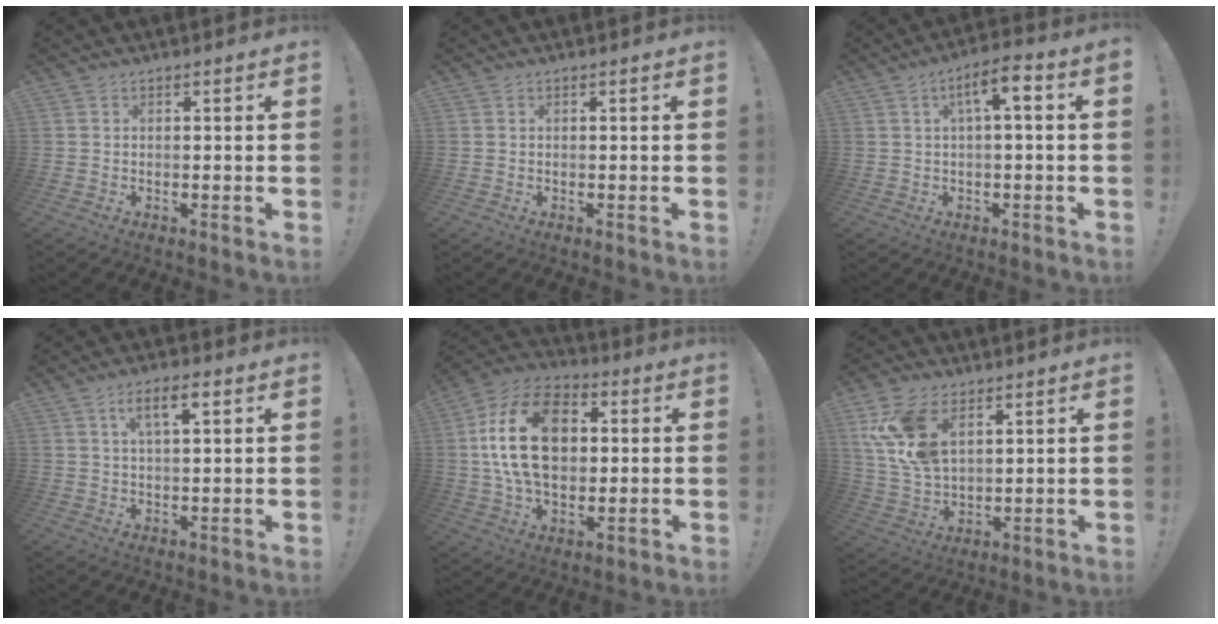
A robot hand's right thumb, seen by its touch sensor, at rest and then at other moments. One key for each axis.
{"total": 0.0}
{"total": 7.2, "fx": 1.5, "fy": 1.5, "fz": 6.9, "tx": -0.114, "ty": 0.002, "tz": 0.020}
{"total": 6.3, "fx": 2.6, "fy": 1.8, "fz": 5.4, "tx": -0.087, "ty": -0.001, "tz": 0.039}
{"total": 22.5, "fx": 2.9, "fy": 14.9, "fz": 16.6, "tx": -0.293, "ty": 0.007, "tz": 0.051}
{"total": 13.6, "fx": 6.1, "fy": 8.2, "fz": 9.0, "tx": -0.179, "ty": -0.017, "tz": 0.119}